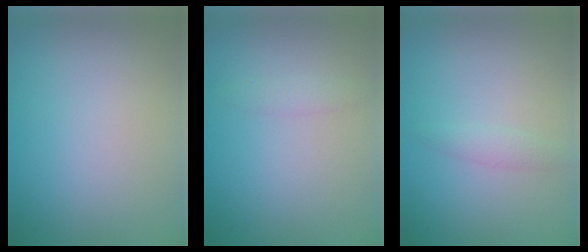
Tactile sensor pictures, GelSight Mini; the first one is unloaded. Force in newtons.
{"total": 1.0, "press": 1.0, "slide": 0.0}
{"total": 1.2, "press": 1.2, "slide": 0.0}